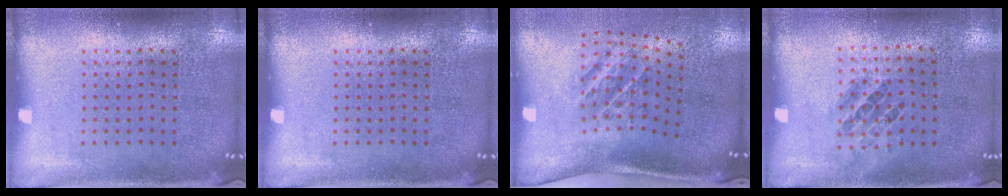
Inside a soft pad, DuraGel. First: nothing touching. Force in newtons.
{"total": 0.0}
{"total": 2.4, "press": 1.4, "slide": 2.0}
{"total": 0.9, "press": 0.6, "slide": 0.6}